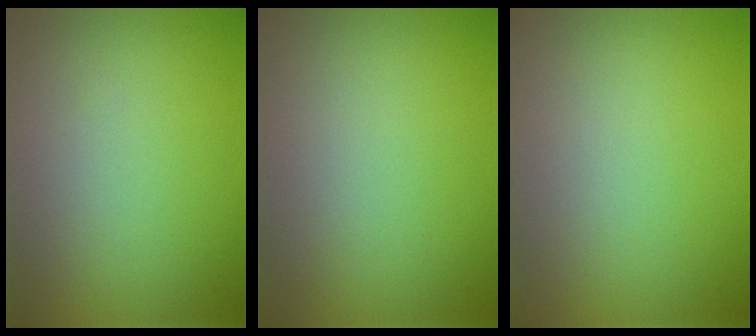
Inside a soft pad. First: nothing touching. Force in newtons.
{"total": 0.0}
{"total": 0.0}